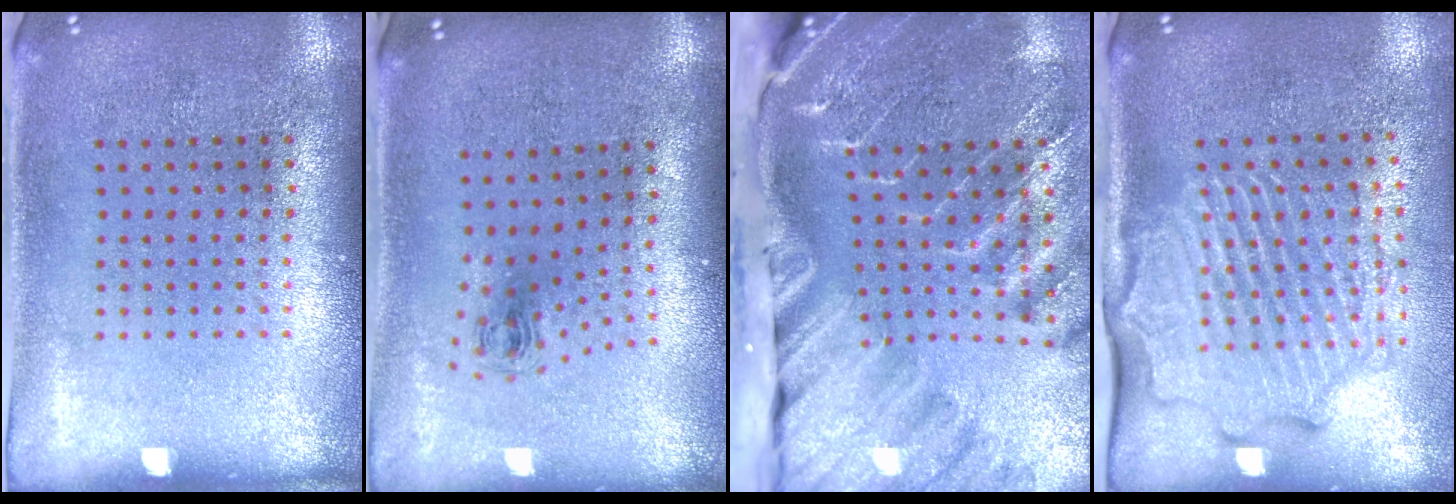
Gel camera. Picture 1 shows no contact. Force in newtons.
{"total": 0.7, "press": 0.4, "slide": 0.6}
{"total": 4.3, "press": 3.3, "slide": 2.8}
{"total": 2.6, "press": 2.2, "slide": 1.4}